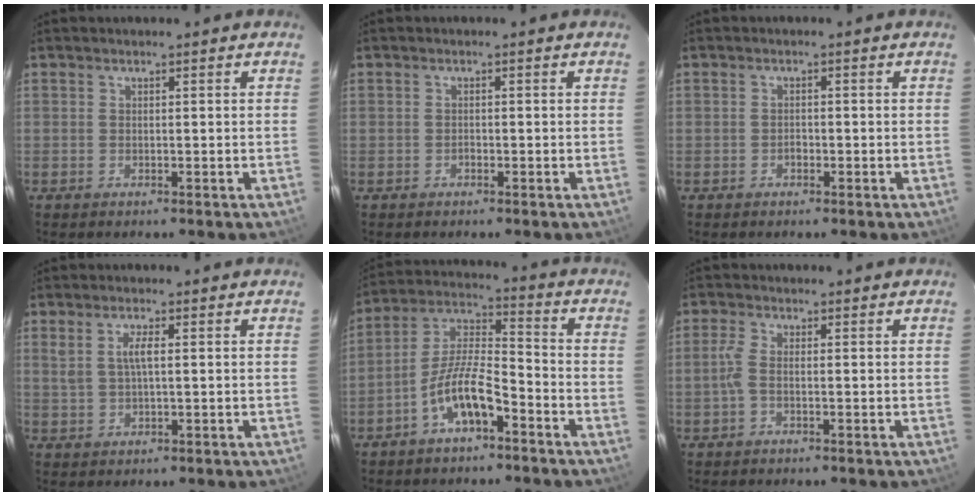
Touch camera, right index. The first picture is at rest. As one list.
[{"total": 0.6, "force": [-0.6, 0.3, 0.1], "torque": [-0.001, 0.004, -0.010]}, {"total": 1.2, "force": [-0.8, 0.7, 0.5], "torque": [-0.008, 0.004, -0.013]}, {"total": 3.2, "force": [0.6, 0.9, 3.1], "torque": [-0.061, 0.003, 0.014]}, {"total": 9.8, "force": [-5.6, 3.0, 7.5], "torque": [-0.160, 0.013, -0.103]}, {"total": 2.3, "force": [-0.8, 0.6, 2.0], "torque": [-0.050, 0.004, -0.019]}]